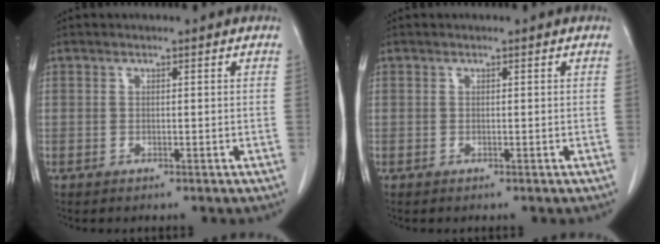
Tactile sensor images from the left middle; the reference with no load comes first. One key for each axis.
{"total": 0.0}